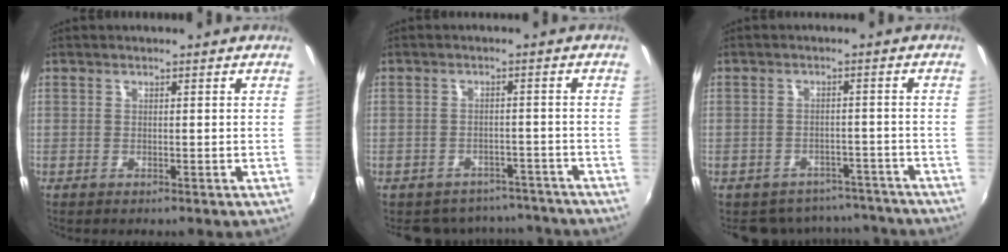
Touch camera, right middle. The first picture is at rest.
{"total": 10.9, "force": [-9.4, 5.0, 2.3], "torque": [-0.057, 0.015, -0.111]}
{"total": 10.9, "force": [-9.5, 5.1, 2.1], "torque": [-0.051, 0.018, -0.110]}